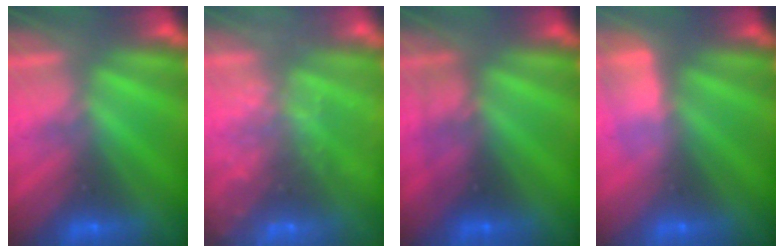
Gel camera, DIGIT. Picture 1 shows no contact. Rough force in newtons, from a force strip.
{"total": 7.2}
{"total": 2.7}
{"total": 3.0}